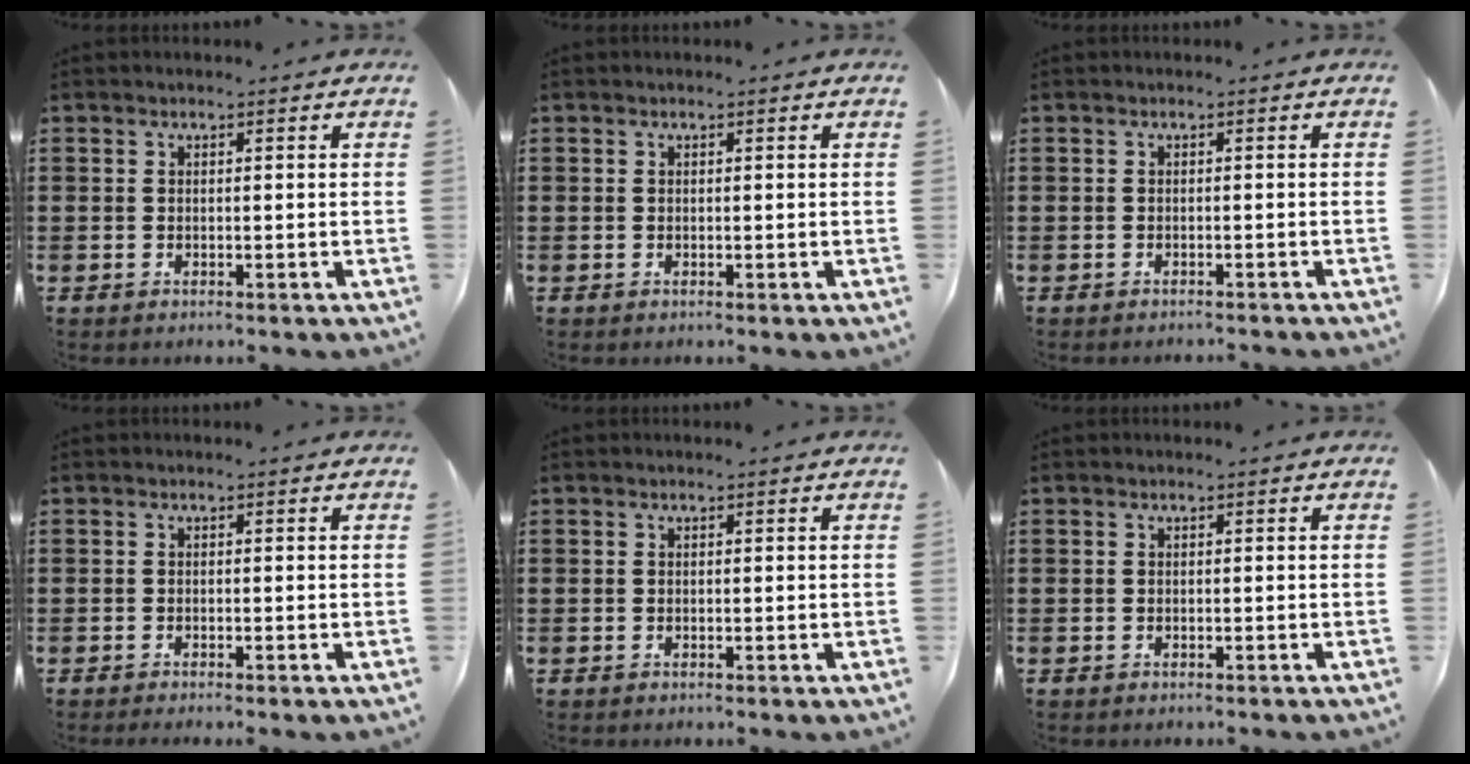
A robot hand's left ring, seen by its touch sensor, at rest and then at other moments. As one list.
[{"total": 0.0}, {"total": 0.7, "force": [-0.6, -0.1, 0.1], "torque": [-0.005, -0.002, -0.013]}, {"total": 0.7, "force": [-0.6, -0.1, 0.3], "torque": [-0.005, -0.002, -0.011]}, {"total": 0.0}, {"total": 0.0}]